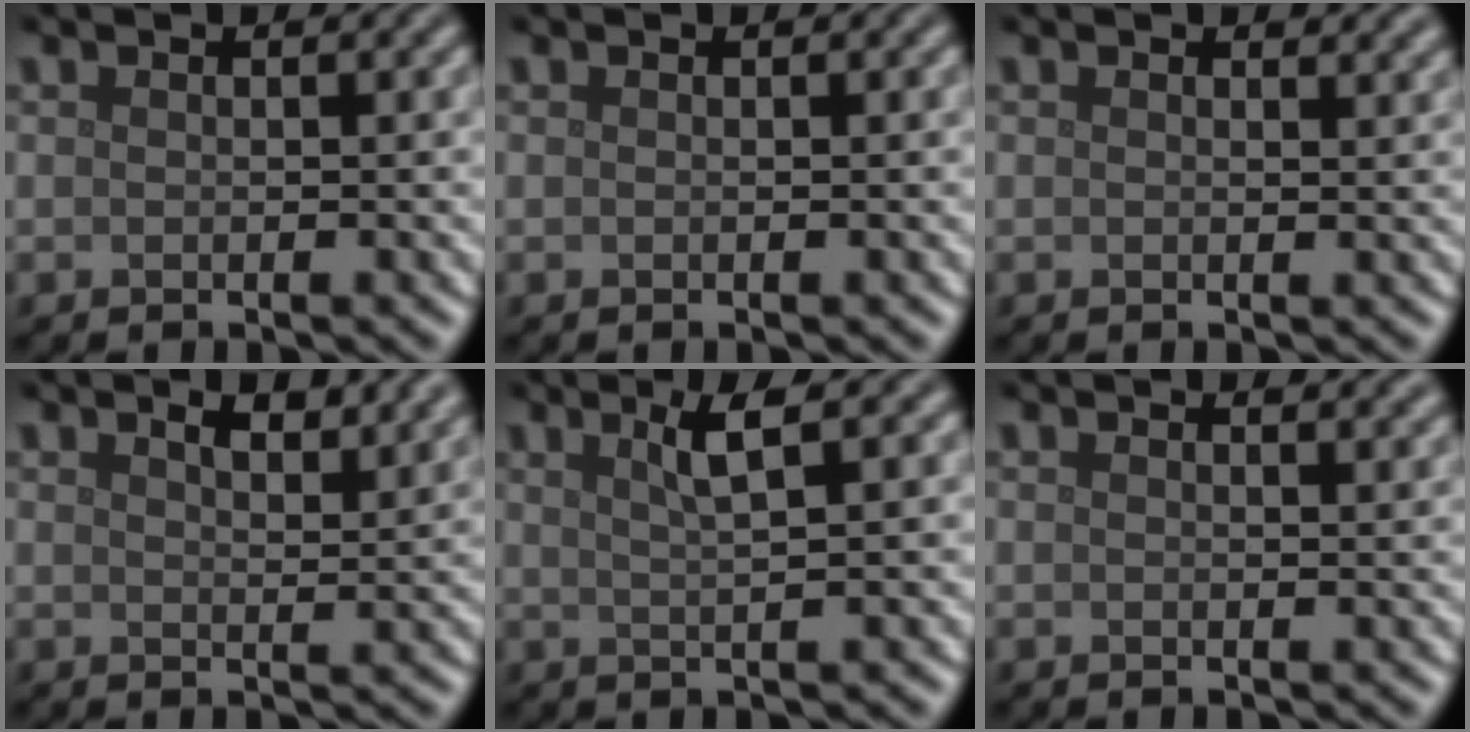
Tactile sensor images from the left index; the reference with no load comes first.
{"total": 0.0}
{"total": 0.9, "force": [0.8, 0.1, 0.3], "torque": [-0.004, -0.001, 0.013]}
{"total": 2.8, "force": [2.1, 0.8, 1.7], "torque": [-0.026, -0.001, 0.035]}
{"total": 2.9, "force": [1.3, 0.6, 2.6], "torque": [-0.037, 0.007, 0.019]}
{"total": 1.3, "force": [1.1, 0.3, 0.6], "torque": [-0.005, 0.001, 0.013]}